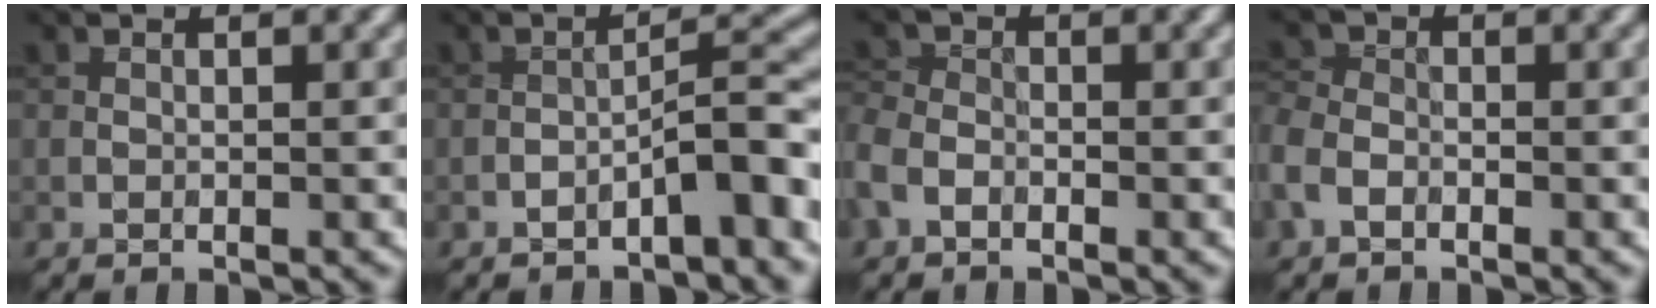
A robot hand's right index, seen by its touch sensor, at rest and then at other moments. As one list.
[{"total": 4.0, "force": [-2.5, 0.7, 3.0], "torque": [-0.046, 0.023, -0.042]}, {"total": 2.8, "force": [-1.6, 1.9, 1.3], "torque": [-0.033, 0.000, -0.046]}, {"total": 2.8, "force": [-1.5, 1.9, 1.4], "torque": [-0.033, 0.001, -0.044]}]